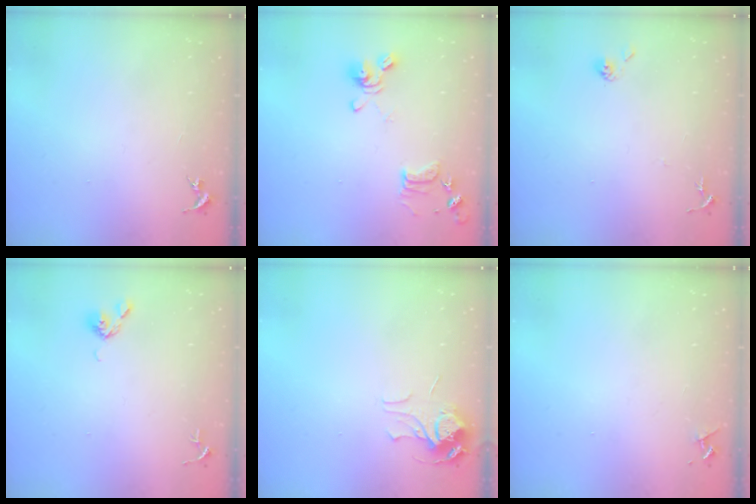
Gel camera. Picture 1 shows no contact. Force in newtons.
{"total": 11.9, "press": 11.8, "slide": 1.3}
{"total": 5.9, "press": 5.9, "slide": 0.5}
{"total": 5.2, "press": 5.1, "slide": 0.9}
{"total": 7.1, "press": 7.1, "slide": 0.2}
{"total": 4.2, "press": 4.2, "slide": 0.5}